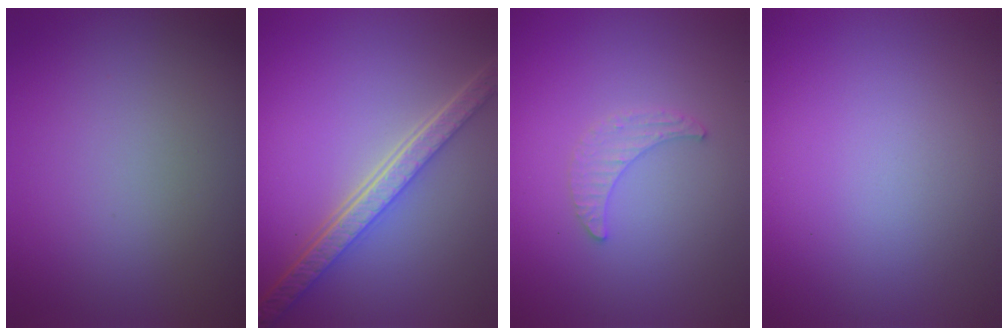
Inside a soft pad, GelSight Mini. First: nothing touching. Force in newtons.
{"total": 5.6, "press": 4.2, "slide": 3.8}
{"total": 1.6, "press": 1.5, "slide": 0.4}
{"total": 0.0}